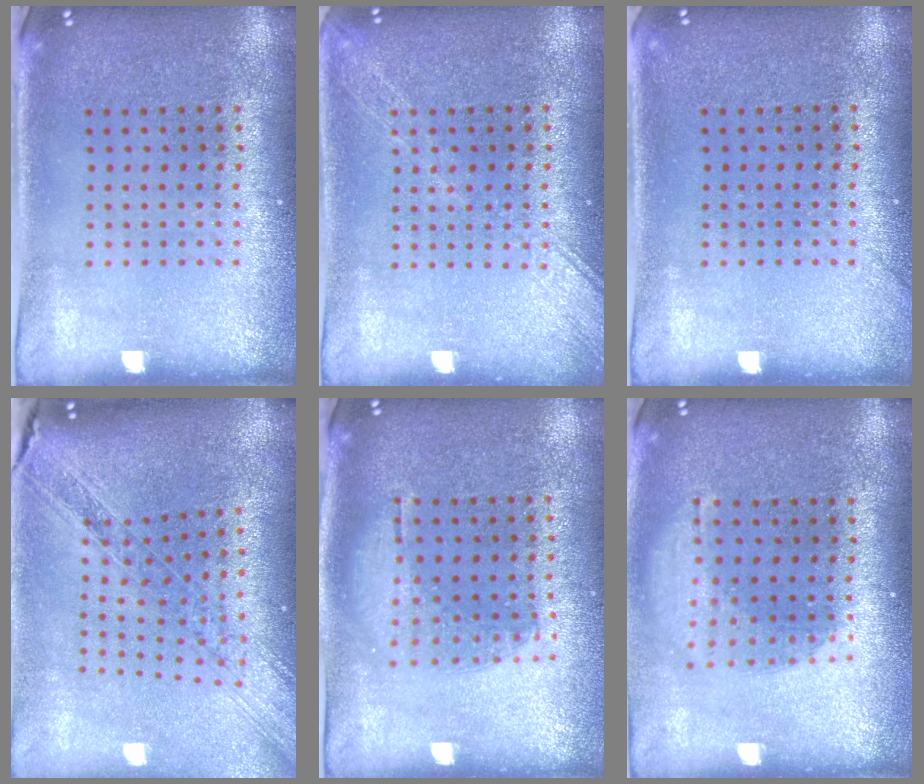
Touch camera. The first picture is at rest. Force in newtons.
{"total": 2.6, "press": 2.6, "slide": 0.3}
{"total": 0.5, "press": 0.5, "slide": 0.1}
{"total": 1.7, "press": 1.5, "slide": 0.8}
{"total": 1.0, "press": 0.9, "slide": 0.3}
{"total": 1.6, "press": 1.2, "slide": 1.0}